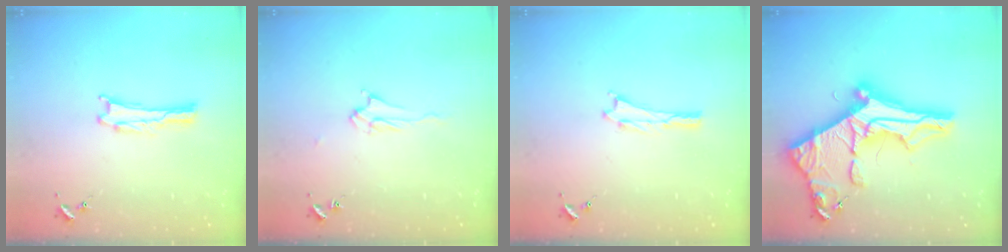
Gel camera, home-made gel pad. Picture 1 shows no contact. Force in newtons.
{"total": 2.5, "press": 2.4, "slide": 0.4}
{"total": 0.0}
{"total": 14.3, "press": 14.2, "slide": 1.4}